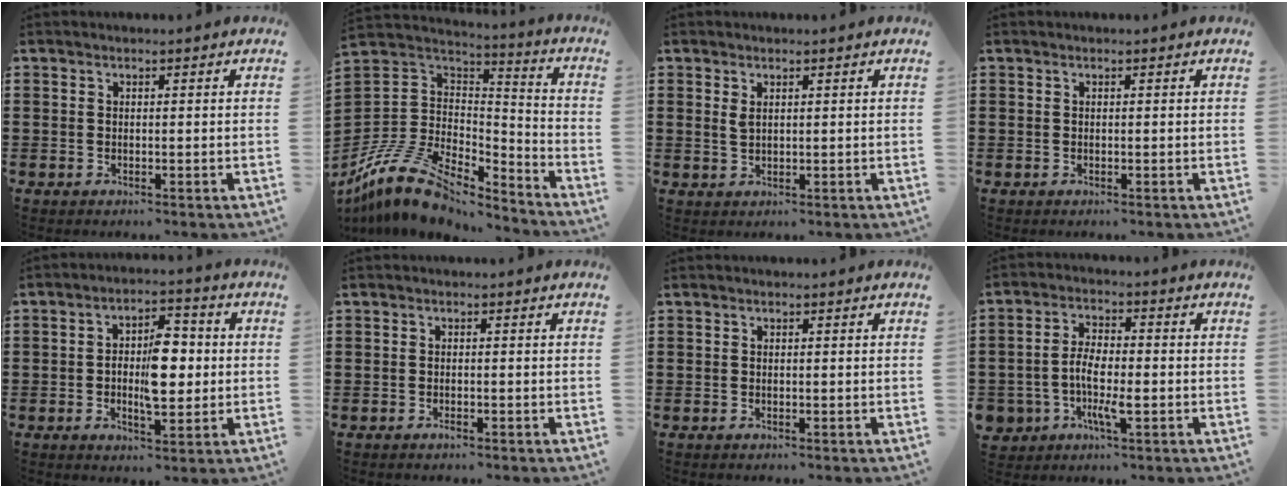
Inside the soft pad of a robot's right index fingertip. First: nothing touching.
{"total": 11.7, "force": [-8.1, 5.6, 6.2], "torque": [-0.155, 0.016, -0.161]}
{"total": 1.6, "force": [0.9, 0.7, 1.1], "torque": [-0.024, 0.003, 0.016]}
{"total": 0.0}
{"total": 7.7, "force": [-0.2, 3.5, 6.8], "torque": [-0.107, 0.005, -0.006]}
{"total": 0.7, "force": [-0.5, 0.1, 0.5], "torque": [-0.011, -0.004, -0.008]}
{"total": 0.0}
{"total": 5.6, "force": [-1.9, 3.0, 4.4], "torque": [-0.106, 0.002, -0.042]}